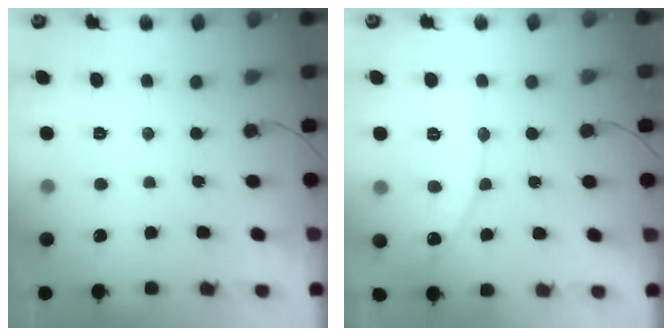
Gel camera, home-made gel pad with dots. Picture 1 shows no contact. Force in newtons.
{"total": 9.6, "press": 9.6, "slide": 0.8}